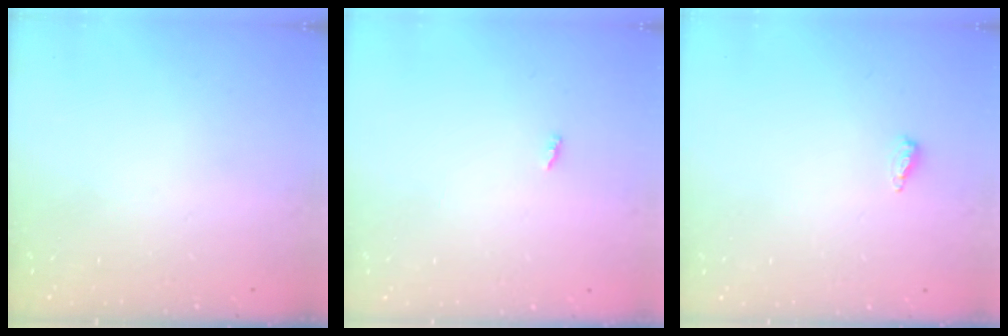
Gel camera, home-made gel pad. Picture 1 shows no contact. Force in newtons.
{"total": 1.9, "press": 1.9, "slide": 0.2}
{"total": 4.6, "press": 4.4, "slide": 1.1}